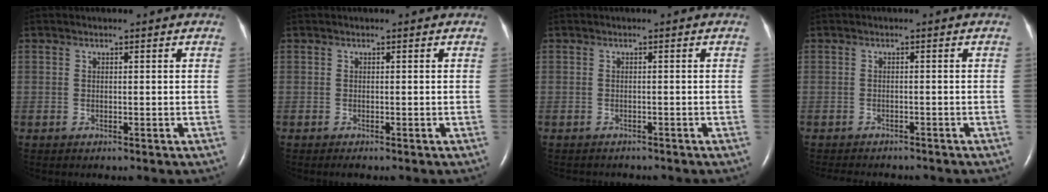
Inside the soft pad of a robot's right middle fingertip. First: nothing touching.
{"total": 0.5, "force": [-0.4, 0.1, 0.3], "torque": [-0.007, -0.002, -0.006]}
{"total": 3.0, "force": [-2.7, 1.1, 0.7], "torque": [-0.013, -0.003, -0.030]}
{"total": 7.3, "force": [-6.4, 2.2, 2.7], "torque": [-0.038, -0.002, -0.080]}